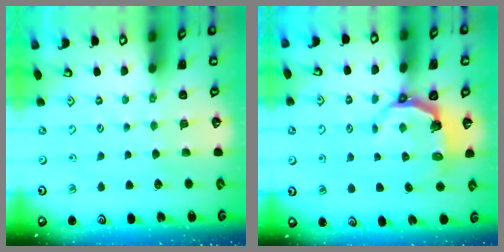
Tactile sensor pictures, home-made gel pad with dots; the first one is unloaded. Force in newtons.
{"total": 4.6, "press": 2.9, "slide": 3.6}